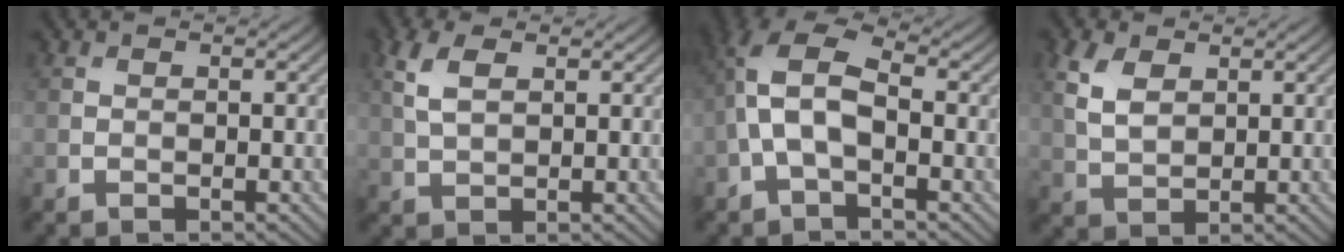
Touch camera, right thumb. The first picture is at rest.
{"total": 4.2, "force": [1.7, 2.1, 3.2], "torque": [-0.091, 0.007, 0.034]}
{"total": 8.5, "force": [-0.7, 4.5, 7.2], "torque": [-0.171, 0.020, -0.024]}
{"total": 4.8, "force": [2.0, 2.8, 3.3], "torque": [-0.090, 0.003, 0.040]}